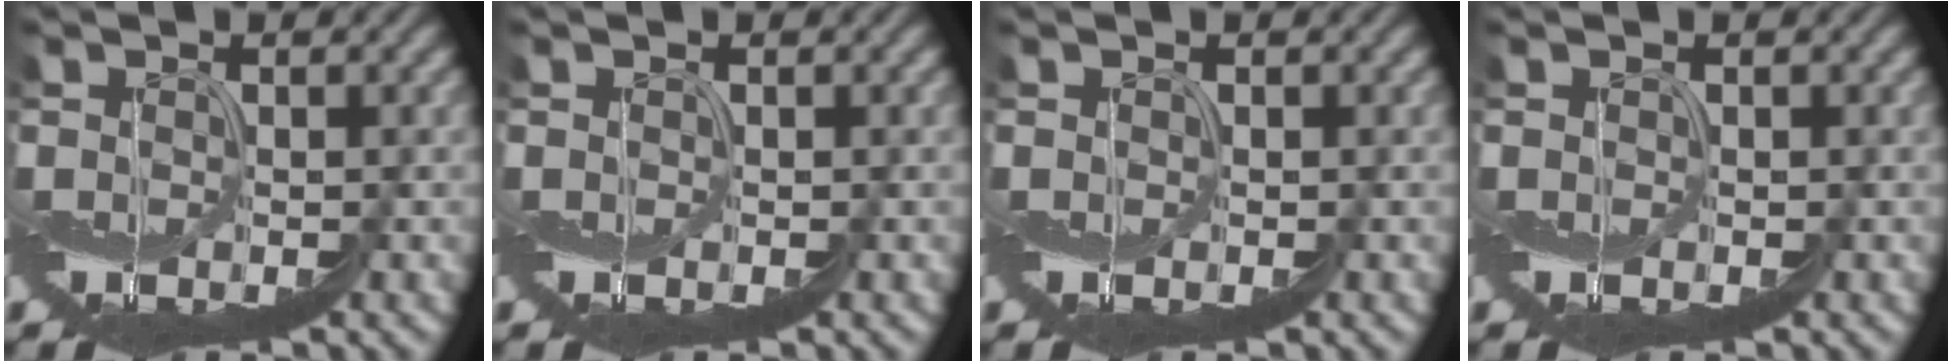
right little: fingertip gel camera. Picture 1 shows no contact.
{"total": 0.0}
{"total": 0.0}
{"total": 0.0}